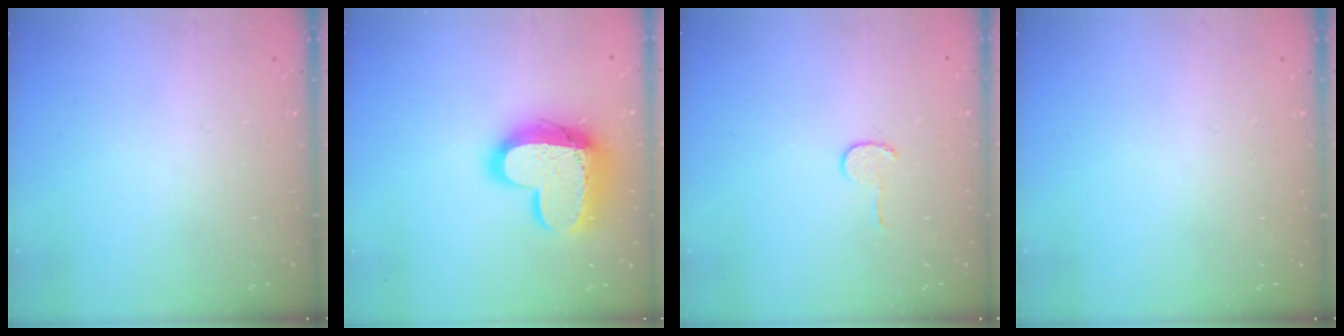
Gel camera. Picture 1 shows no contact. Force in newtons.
{"total": 17.4, "press": 17.3, "slide": 1.5}
{"total": 3.7, "press": 3.7, "slide": 0.4}
{"total": 0.0}